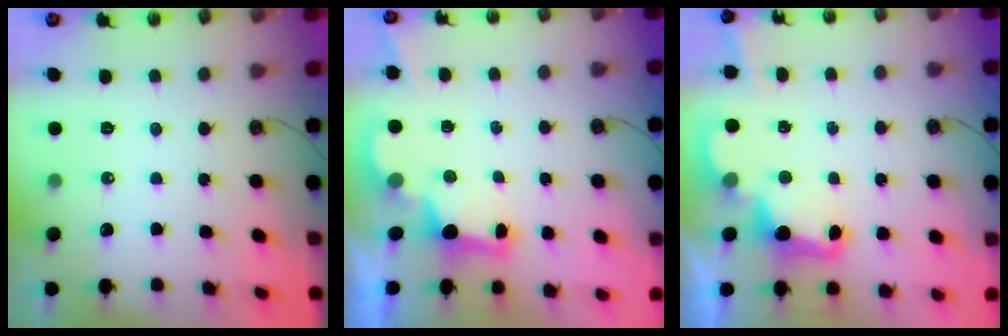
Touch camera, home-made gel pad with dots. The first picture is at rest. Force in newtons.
{"total": 2.2, "press": 2.1, "slide": 0.7}
{"total": 3.6, "press": 3.6, "slide": 0.5}